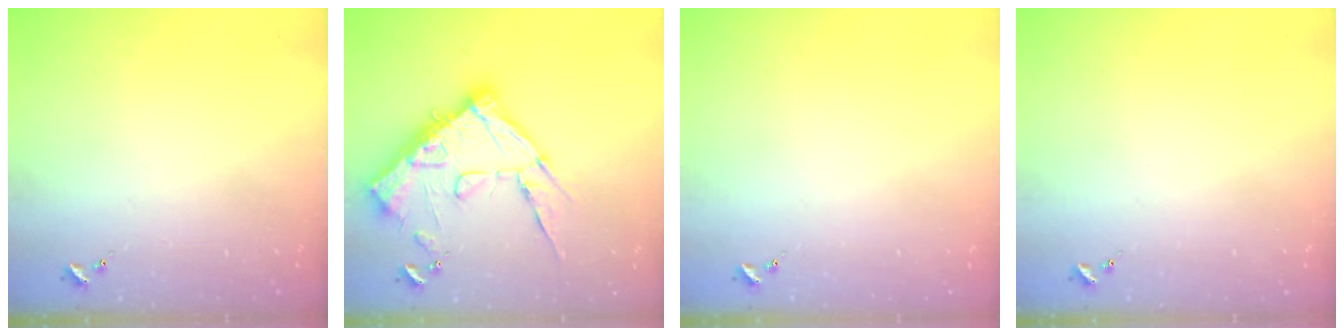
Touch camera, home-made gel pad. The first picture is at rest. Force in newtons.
{"total": 19.4, "press": 19.4, "slide": 1.0}
{"total": 0.0}
{"total": 0.0}